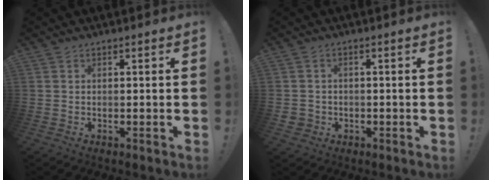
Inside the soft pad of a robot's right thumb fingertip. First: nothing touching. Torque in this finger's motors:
{"motor_torque": [0.12, 0.00, 0.05, -0.19, -0.01]}